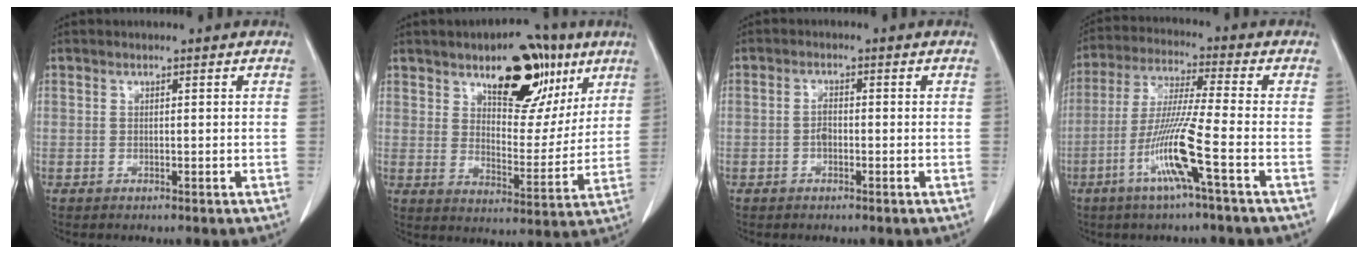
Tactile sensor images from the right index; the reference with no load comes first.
{"total": 14.8, "force": [8.5, 6.8, 10.1], "torque": [-0.123, 0.004, 0.130]}
{"total": 1.7, "force": [-0.5, 0.8, 1.4], "torque": [-0.025, 0.004, -0.010]}
{"total": 11.1, "force": [-4.5, -1.2, 10.1], "torque": [-0.202, -0.013, -0.091]}